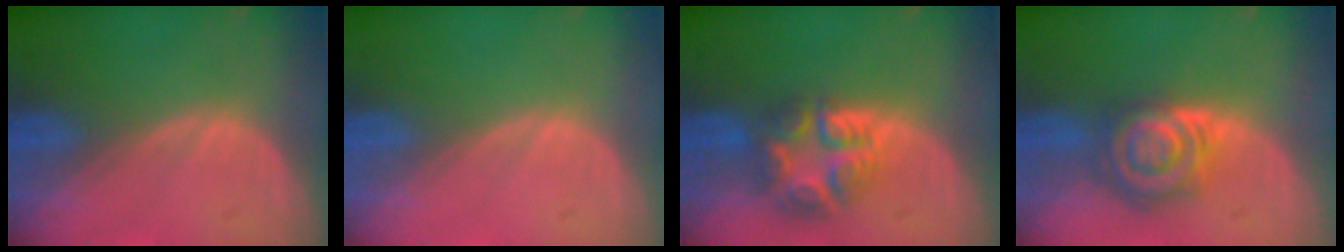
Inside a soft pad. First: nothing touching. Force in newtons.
{"total": 0.0}
{"total": 7.7, "press": 6.8, "slide": 3.6}
{"total": 7.6, "press": 6.9, "slide": 3.2}